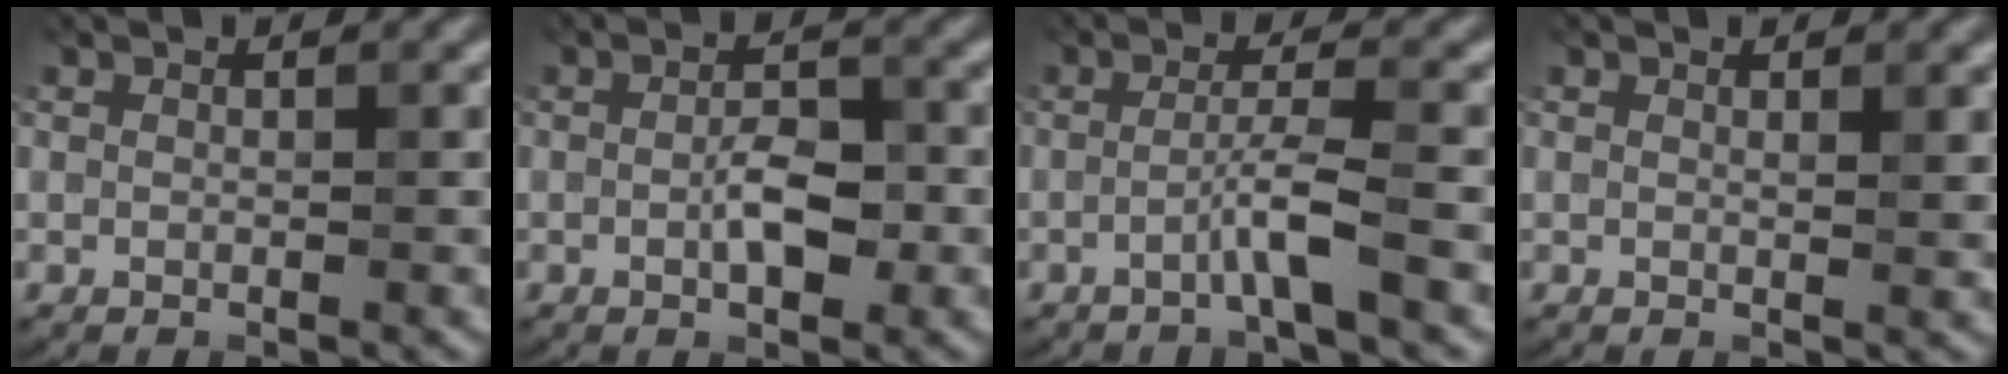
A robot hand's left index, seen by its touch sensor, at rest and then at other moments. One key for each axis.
{"total": 3.1, "fx": -0.6, "fy": 1.2, "fz": 2.7, "tx": -0.054, "ty": 0.004, "tz": -0.011}
{"total": 2.7, "fx": -1.4, "fy": -0.5, "fz": 2.3, "tx": -0.051, "ty": 0.016, "tz": -0.033}
{"total": 1.3, "fx": 0.6, "fy": 0.3, "fz": 1.1, "tx": -0.018, "ty": 0.000, "tz": 0.011}